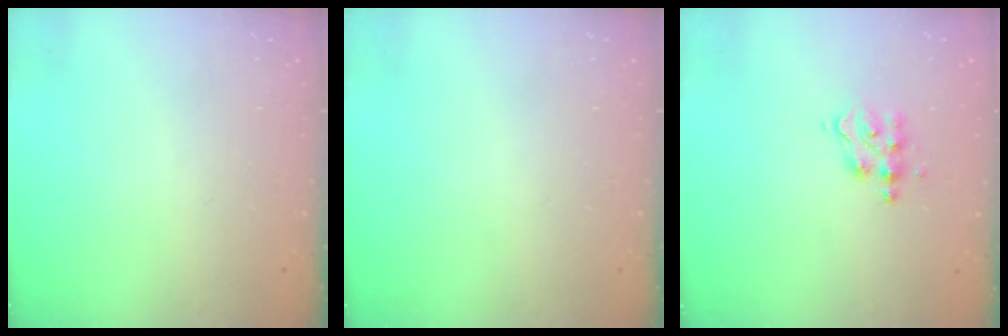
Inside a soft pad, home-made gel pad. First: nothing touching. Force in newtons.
{"total": 0.0}
{"total": 4.8, "press": 4.8, "slide": 0.5}